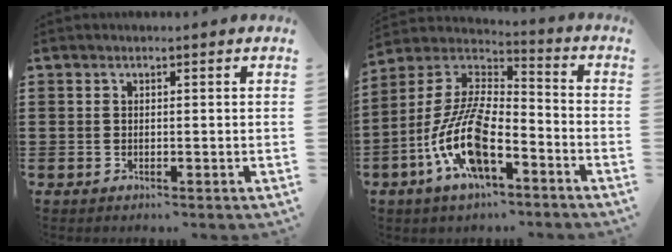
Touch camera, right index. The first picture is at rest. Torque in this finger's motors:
{"motor_torque": [2.14, 0.00, 0.77, 0.21]}